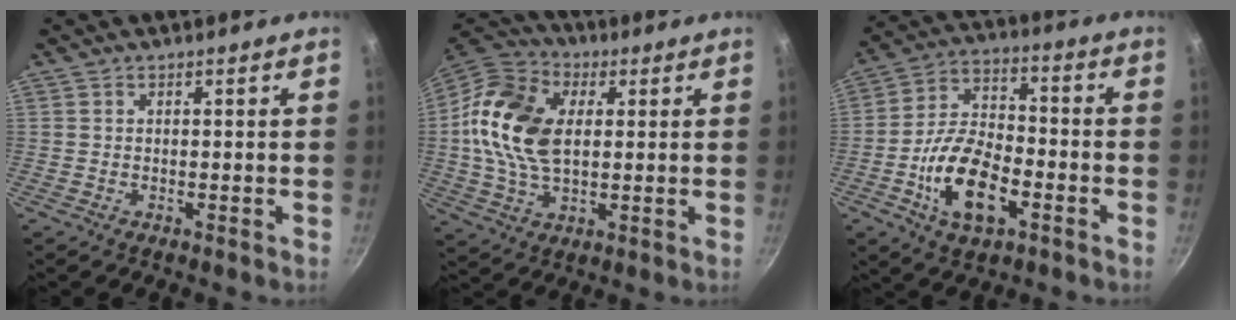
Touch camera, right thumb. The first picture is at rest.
{"total": 17.2, "force": [2.3, 11.2, 12.8], "torque": [-0.227, 0.012, 0.029]}
{"total": 14.9, "force": [-5.3, 7.9, 11.5], "torque": [-0.200, 0.035, -0.100]}